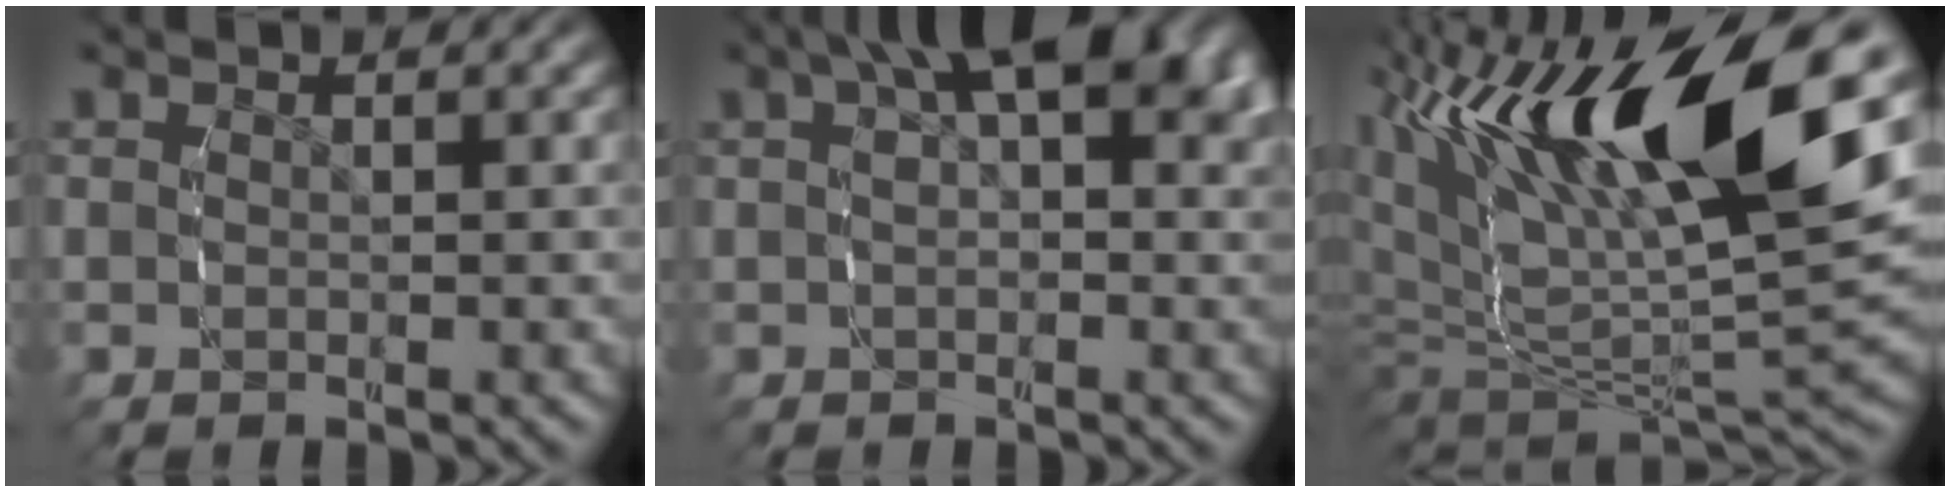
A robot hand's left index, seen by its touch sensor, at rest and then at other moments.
{"total": 7.7, "force": [3.1, 3.4, 6.2], "torque": [-0.080, 0.012, 0.038]}
{"total": 14.9, "force": [2.3, 7.9, 12.4], "torque": [-0.234, -0.009, 0.042]}